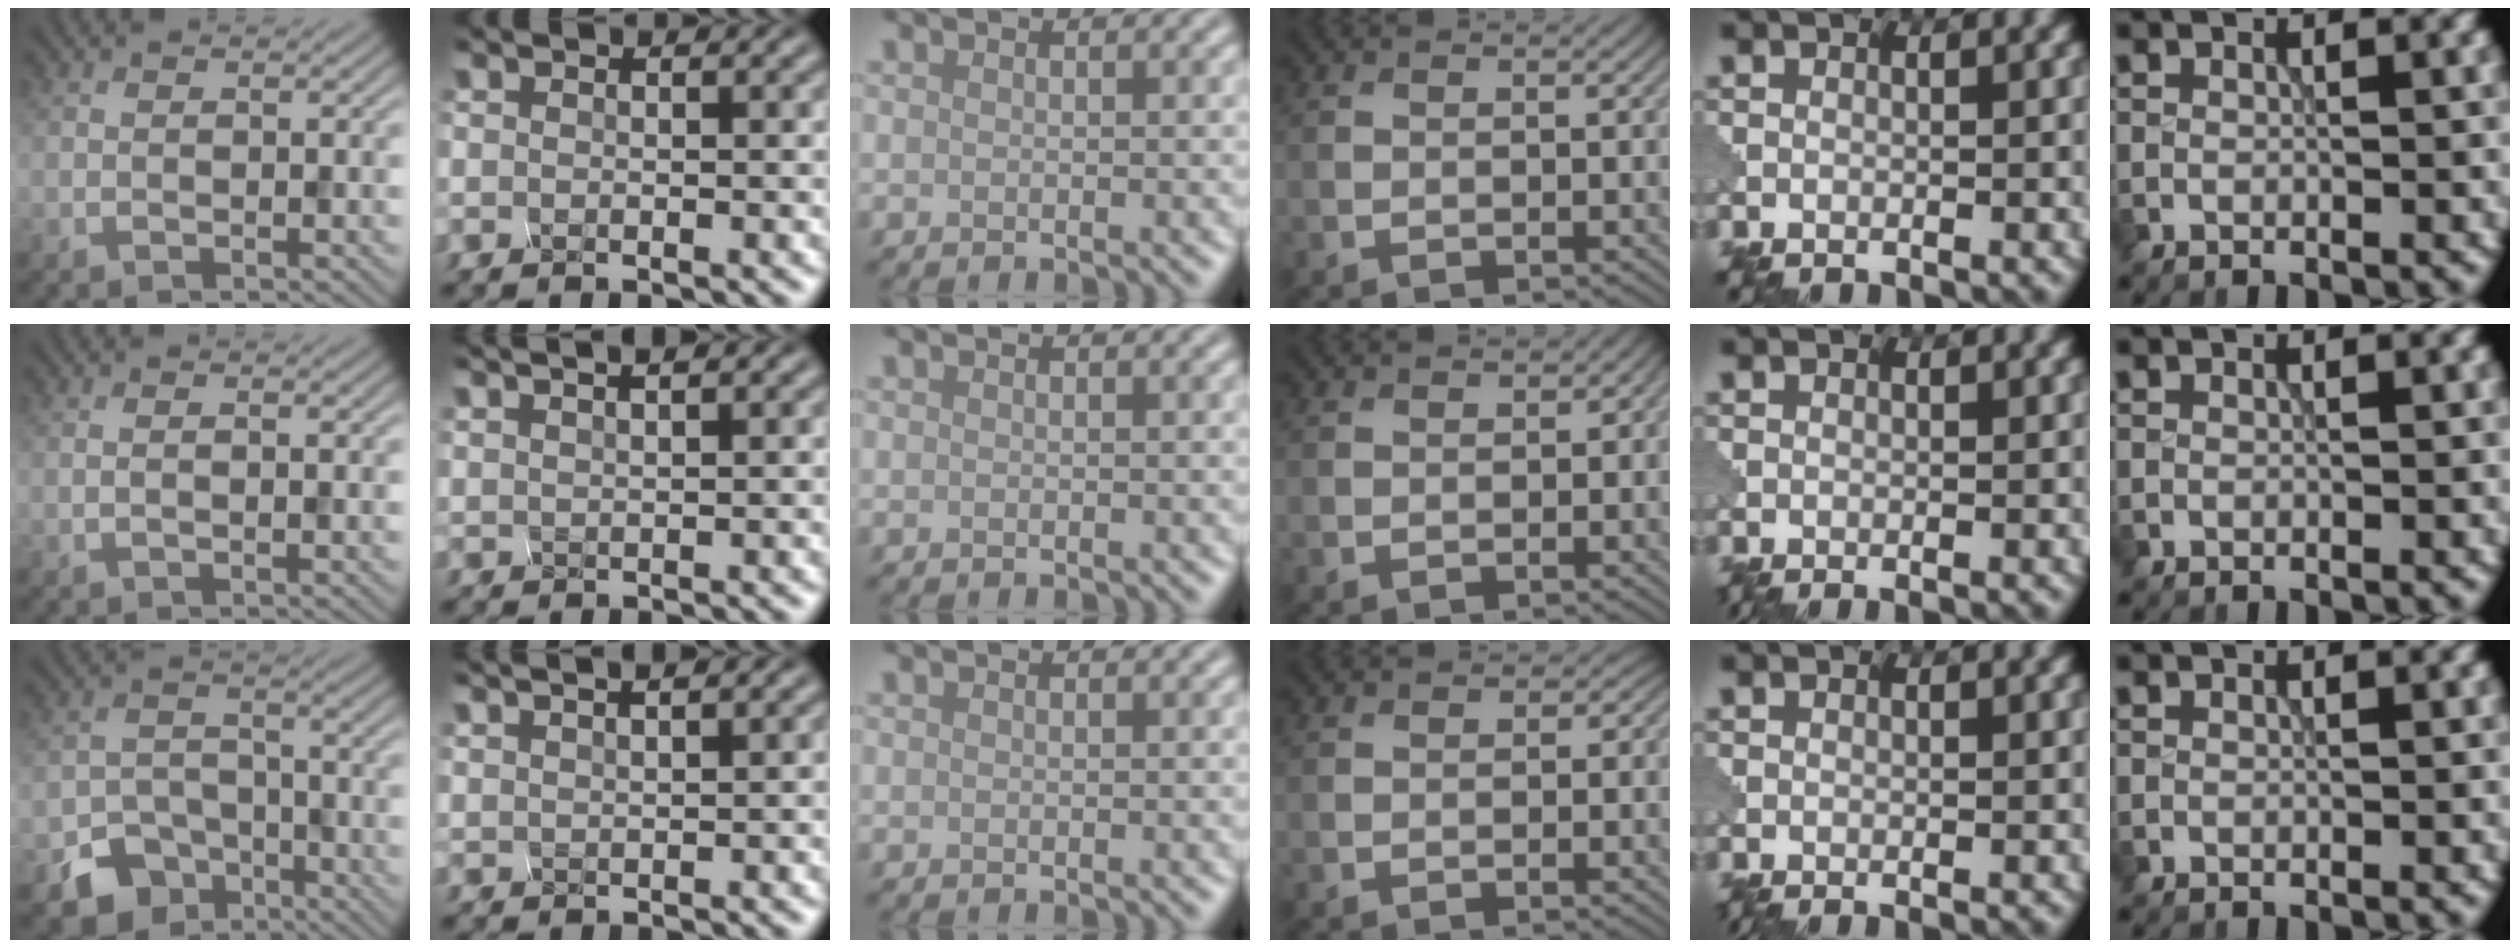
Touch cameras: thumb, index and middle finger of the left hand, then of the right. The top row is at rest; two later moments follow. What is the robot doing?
{"motion": "squeeze", "object": "hand grip exerciser"}